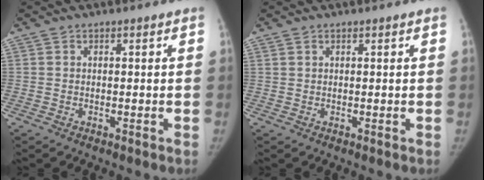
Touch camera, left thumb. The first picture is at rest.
{"total": 0.6, "force": [0.4, 0.4, 0.2], "torque": [-0.005, 0.000, 0.008]}